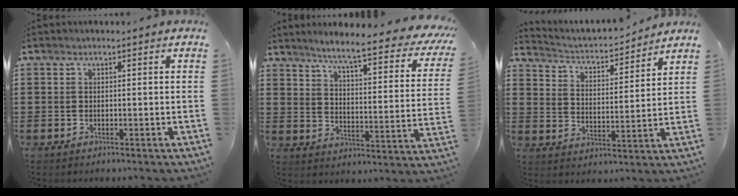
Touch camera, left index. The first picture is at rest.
{"total": 6.6, "force": [5.1, -0.2, 4.1], "torque": [-0.083, -0.047, 0.075]}
{"total": 2.8, "force": [2.7, 0.3, 0.7], "torque": [-0.031, -0.029, 0.036]}